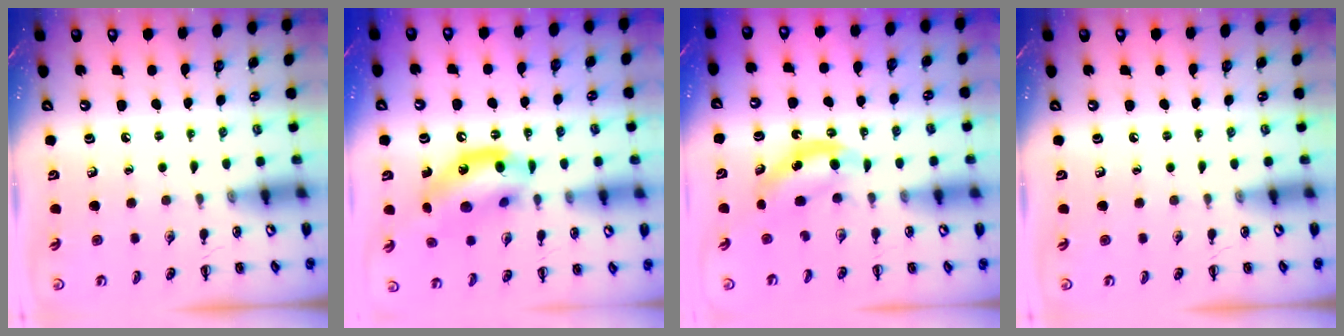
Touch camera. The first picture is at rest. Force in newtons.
{"total": 15.2, "press": 14.7, "slide": 3.8}
{"total": 5.8, "press": 5.7, "slide": 0.7}
{"total": 0.0}